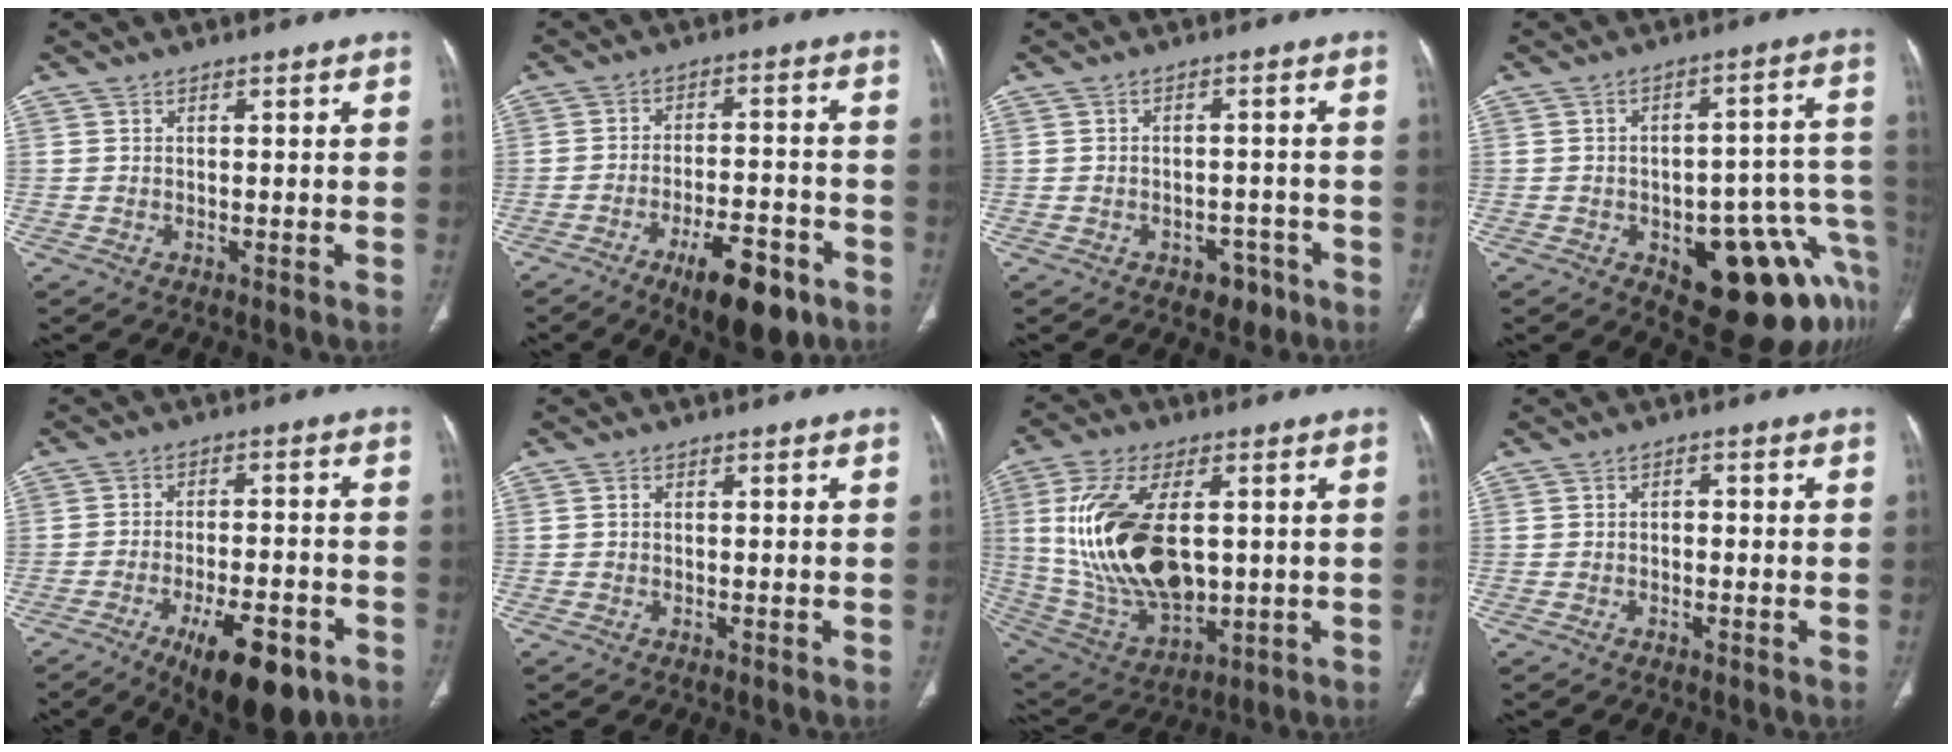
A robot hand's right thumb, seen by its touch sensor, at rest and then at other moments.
{"total": 12.6, "force": [-7.3, 4.5, 9.2], "torque": [-0.128, 0.033, -0.105]}
{"total": 4.1, "force": [-2.5, 2.8, 1.6], "torque": [-0.003, 0.021, -0.026]}
{"total": 21.0, "force": [-9.0, 9.2, 16.6], "torque": [-0.121, 0.069, -0.100]}
{"total": 14.5, "force": [-7.9, 5.4, 11.0], "torque": [-0.154, 0.026, -0.108]}
{"total": 0.5, "force": [0.0, 0.4, 0.3], "torque": [-0.007, 0.001, 0.000]}
{"total": 22.4, "force": [2.2, 12.1, 18.7], "torque": [-0.368, -0.017, 0.057]}
{"total": 1.2, "force": [-0.3, 0.8, 0.8], "torque": [-0.007, 0.004, -0.007]}